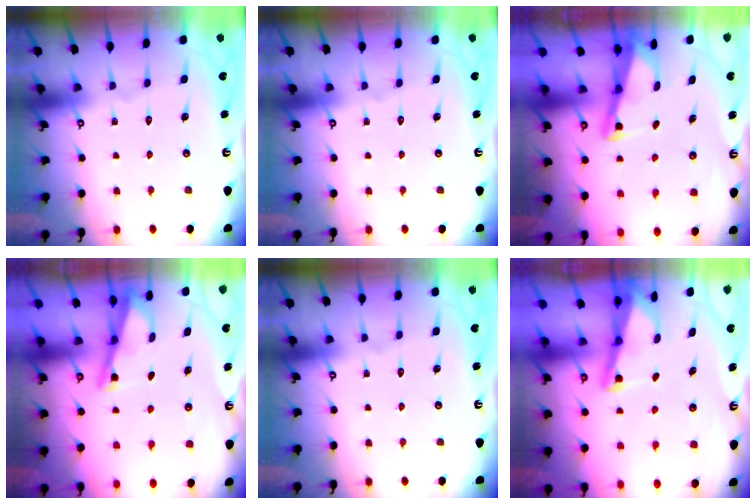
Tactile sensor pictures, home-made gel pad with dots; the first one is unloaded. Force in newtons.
{"total": 0.0}
{"total": 2.9, "press": 2.9, "slide": 0.4}
{"total": 2.8, "press": 2.8, "slide": 0.2}
{"total": 0.0}
{"total": 2.2, "press": 2.2, "slide": 0.3}